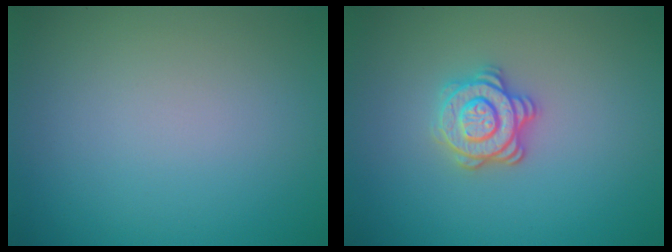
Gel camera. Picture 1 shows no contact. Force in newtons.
{"total": 3.3, "press": 2.9, "slide": 1.5}